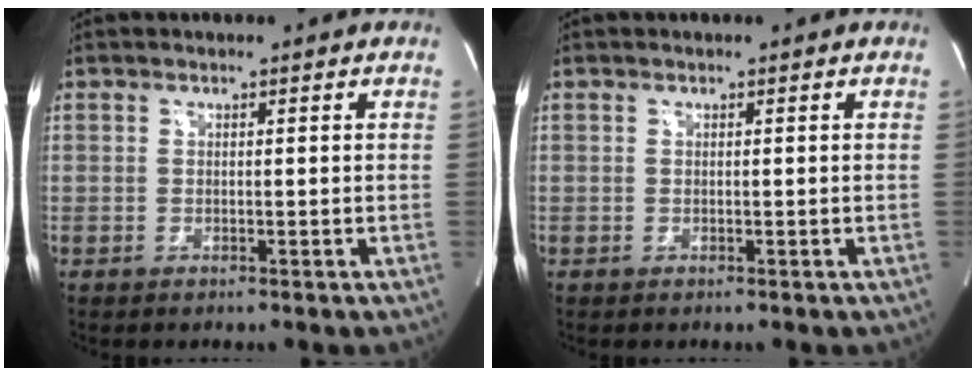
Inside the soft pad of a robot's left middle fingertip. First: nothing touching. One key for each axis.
{"total": 0.0}